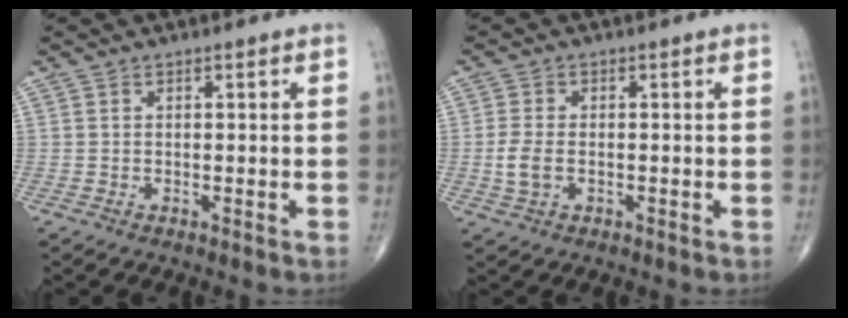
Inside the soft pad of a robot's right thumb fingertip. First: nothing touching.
{"total": 4.0, "force": [-0.7, 2.4, 3.1], "torque": [-0.072, 0.003, -0.014]}